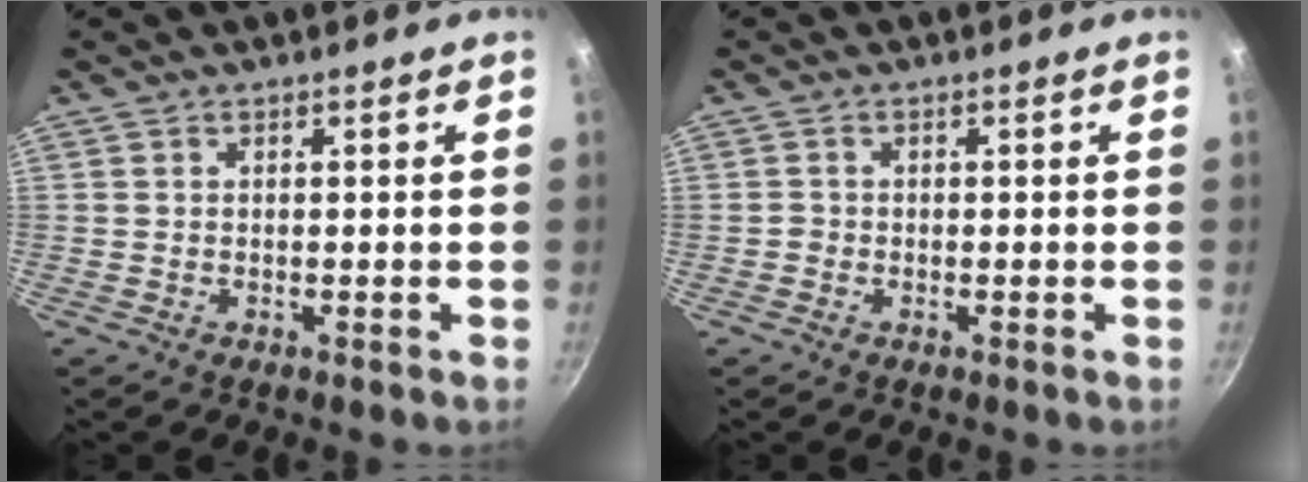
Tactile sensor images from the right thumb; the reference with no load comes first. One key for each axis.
{"total": 0.9, "fx": -0.4, "fy": 0.8, "fz": 0.1, "tx": -0.001, "ty": 0.002, "tz": -0.009}